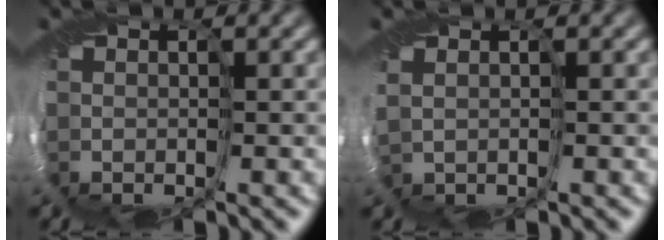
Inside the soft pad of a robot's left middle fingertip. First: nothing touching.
{"total": 0.6, "force": [-0.1, 0.2, 0.5], "torque": [-0.017, -0.005, -0.001]}